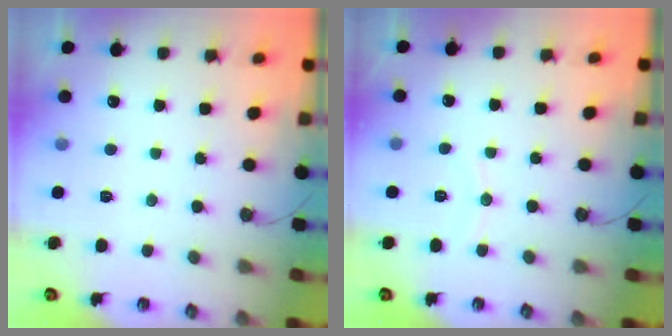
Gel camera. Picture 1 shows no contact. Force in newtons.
{"total": 3.5, "press": 3.5, "slide": 0.4}